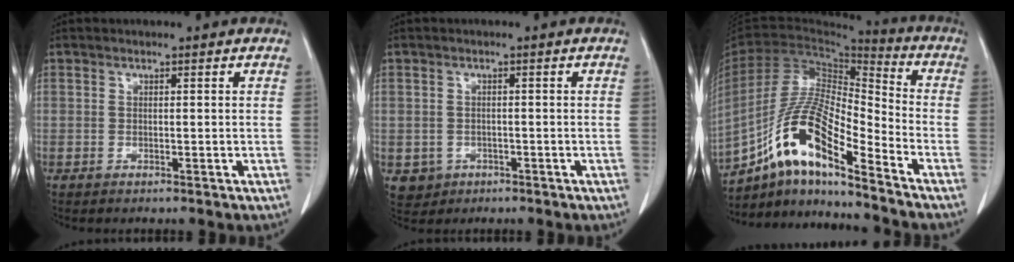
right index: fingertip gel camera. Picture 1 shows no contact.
{"total": 3.1, "force": [-1.0, 2.9, 0.4], "torque": [-0.002, 0.006, -0.007]}
{"total": 15.7, "force": [-10.0, 2.4, 11.8], "torque": [-0.231, 0.004, -0.180]}